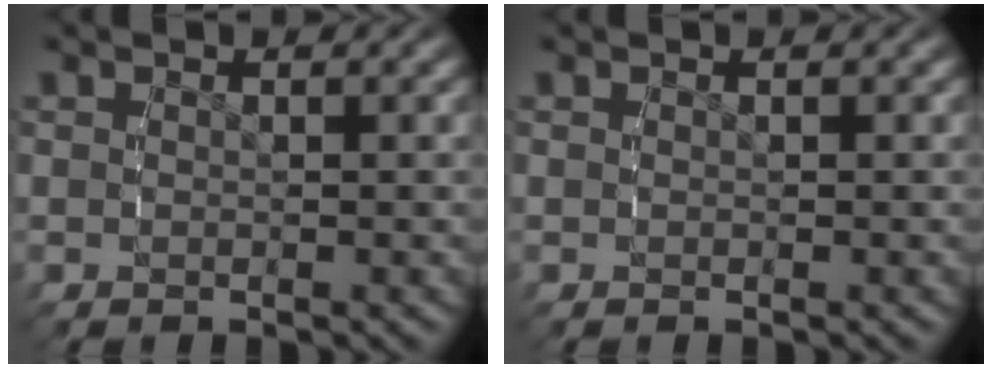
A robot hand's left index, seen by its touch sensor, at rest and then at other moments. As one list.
[{"total": 0.0}]